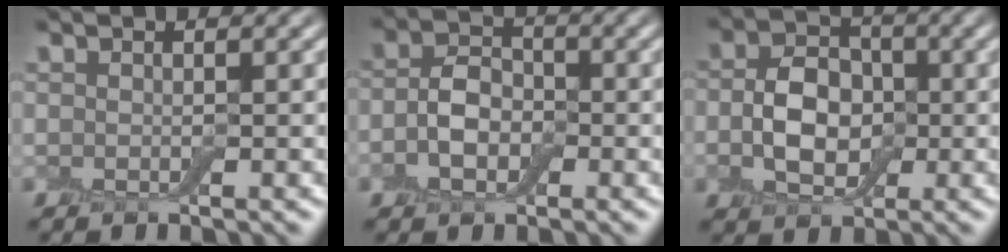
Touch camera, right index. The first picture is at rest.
{"total": 3.0, "force": [-0.7, 2.2, 1.9], "torque": [-0.036, 0.006, -0.020]}
{"total": 4.6, "force": [-0.5, 3.5, 2.9], "torque": [-0.051, 0.005, -0.011]}